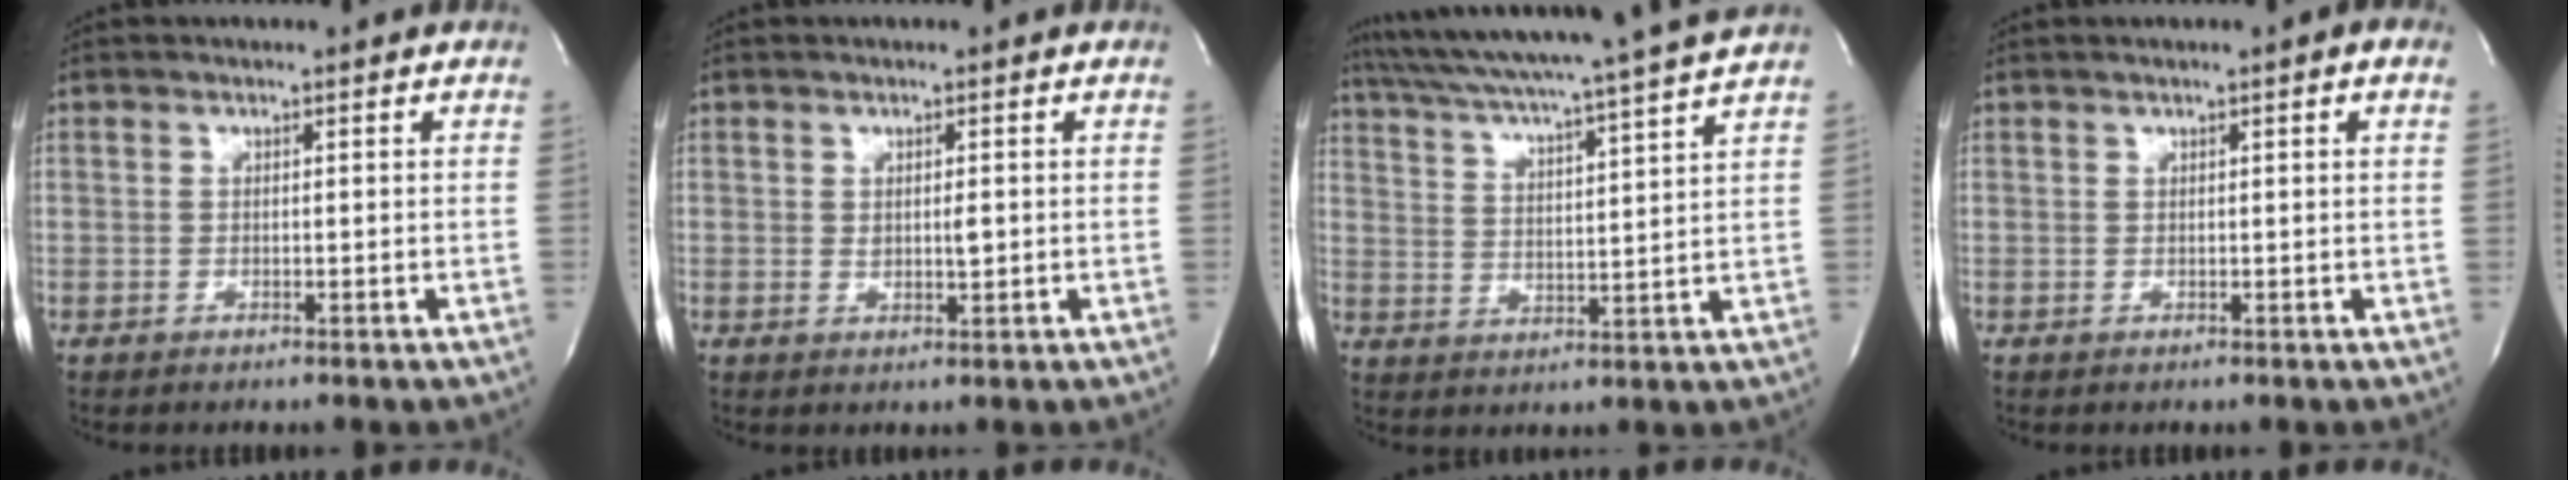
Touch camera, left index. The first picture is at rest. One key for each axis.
{"total": 1.8, "fx": 0.2, "fy": 0.7, "fz": 1.6, "tx": -0.028, "ty": -0.004, "tz": 0.007}
{"total": 18.0, "fx": 16.0, "fy": -2.3, "fz": 8.1, "tx": -0.147, "ty": -0.021, "tz": 0.233}
{"total": 2.3, "fx": 1.1, "fy": 0.2, "fz": 2.0, "tx": -0.034, "ty": 0.010, "tz": 0.014}